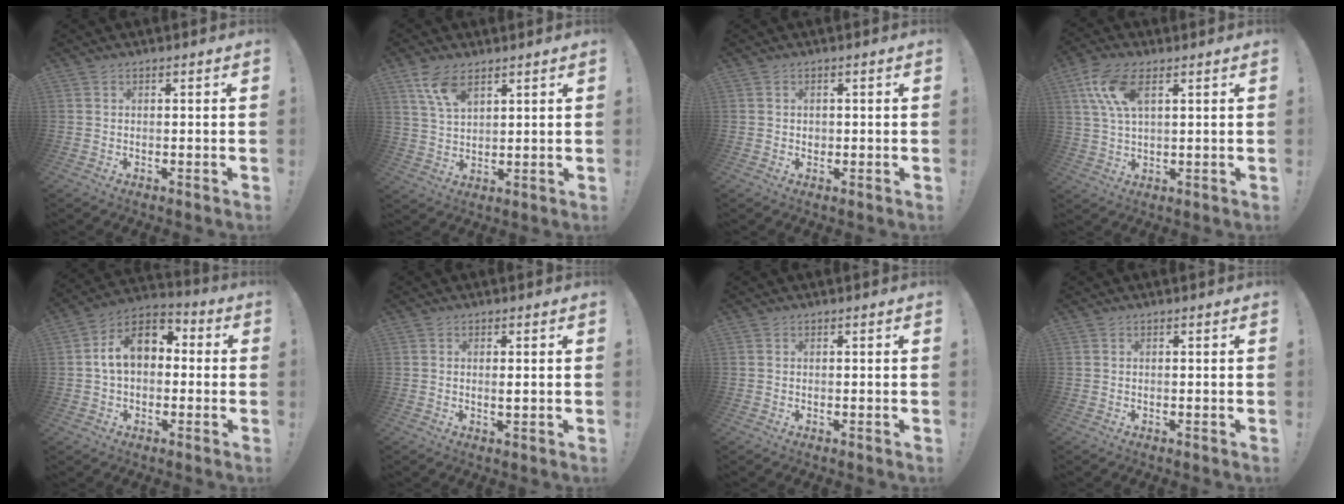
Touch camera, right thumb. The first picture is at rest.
{"total": 7.9, "force": [5.0, 3.6, 4.9], "torque": [-0.090, -0.020, 0.095]}
{"total": 1.1, "force": [0.2, 1.1, 0.2], "torque": [0.003, 0.000, 0.002]}
{"total": 10.7, "force": [4.5, 5.1, 8.3], "torque": [-0.164, -0.004, 0.085]}
{"total": 12.5, "force": [2.2, 8.4, 9.0], "torque": [-0.139, 0.015, 0.047]}
{"total": 1.4, "force": [0.4, 0.2, 1.3], "torque": [-0.010, -0.007, 0.003]}
{"total": 0.0}
{"total": 0.0}